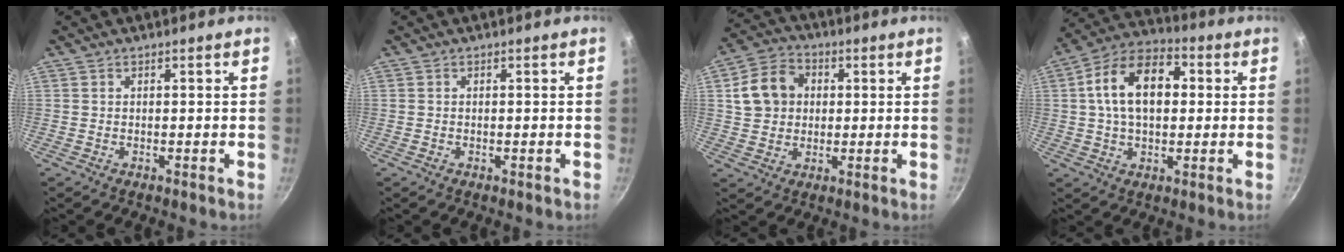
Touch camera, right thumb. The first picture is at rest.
{"total": 0.0}
{"total": 10.3, "force": [1.9, 8.6, 5.5], "torque": [-0.074, 0.014, 0.024]}
{"total": 14.9, "force": [2.2, 9.5, 11.3], "torque": [-0.160, 0.027, 0.020]}